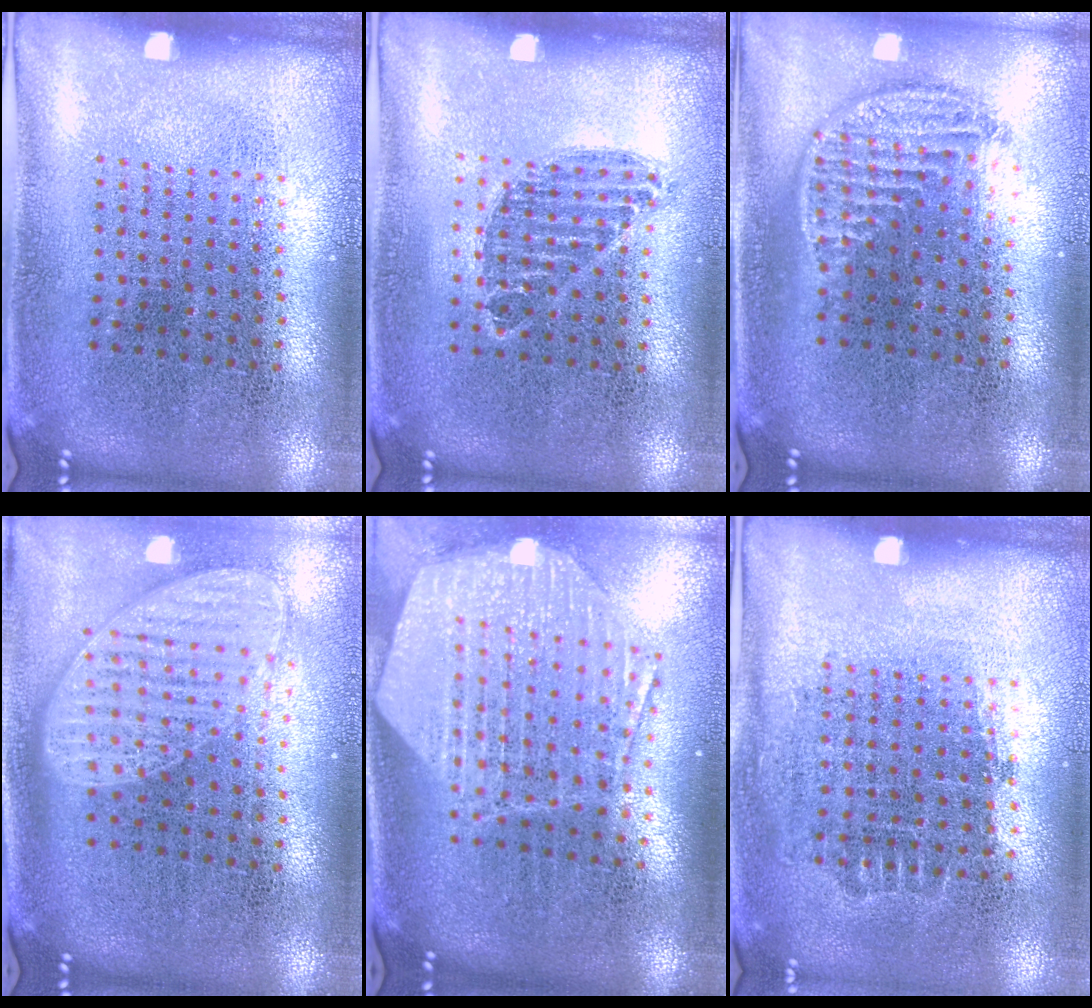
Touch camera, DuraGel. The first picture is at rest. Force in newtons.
{"total": 0.7, "press": 0.7, "slide": 0.2}
{"total": 1.3, "press": 1.1, "slide": 0.6}
{"total": 1.7, "press": 1.3, "slide": 1.0}
{"total": 2.9, "press": 2.3, "slide": 1.8}
{"total": 0.7, "press": 0.6, "slide": 0.3}